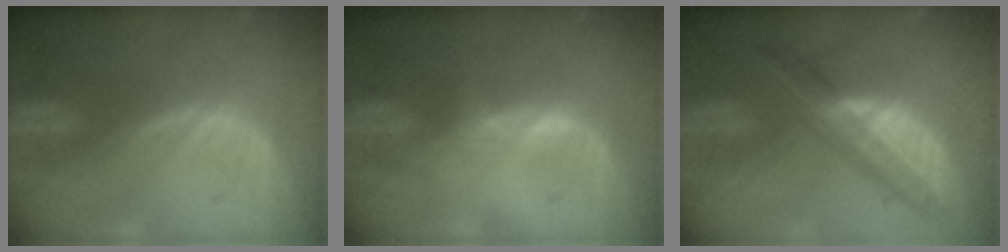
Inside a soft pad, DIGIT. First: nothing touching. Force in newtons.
{"total": 1.3, "press": 1.2, "slide": 0.5}
{"total": 8.0, "press": 6.6, "slide": 4.5}